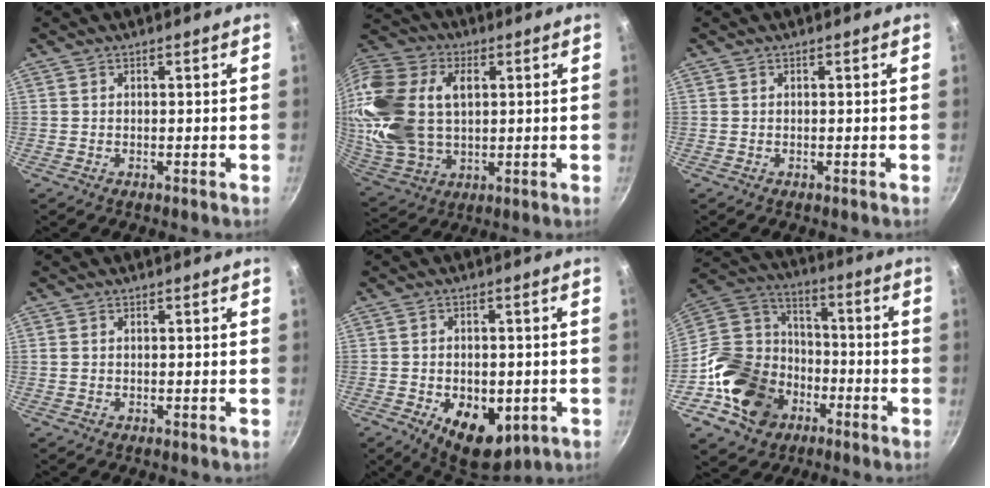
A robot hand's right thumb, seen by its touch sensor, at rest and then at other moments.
{"total": 26.0, "force": [4.9, 17.8, 18.3], "torque": [-0.401, 0.013, 0.097]}
{"total": 0.0}
{"total": 0.8, "force": [0.2, 0.6, 0.4], "torque": [-0.009, 0.002, 0.003]}
{"total": 12.3, "force": [-3.8, 7.5, 8.9], "torque": [-0.093, -0.005, -0.042]}
{"total": 20.7, "force": [-7.6, 16.4, 10.1], "torque": [-0.165, 0.060, -0.126]}